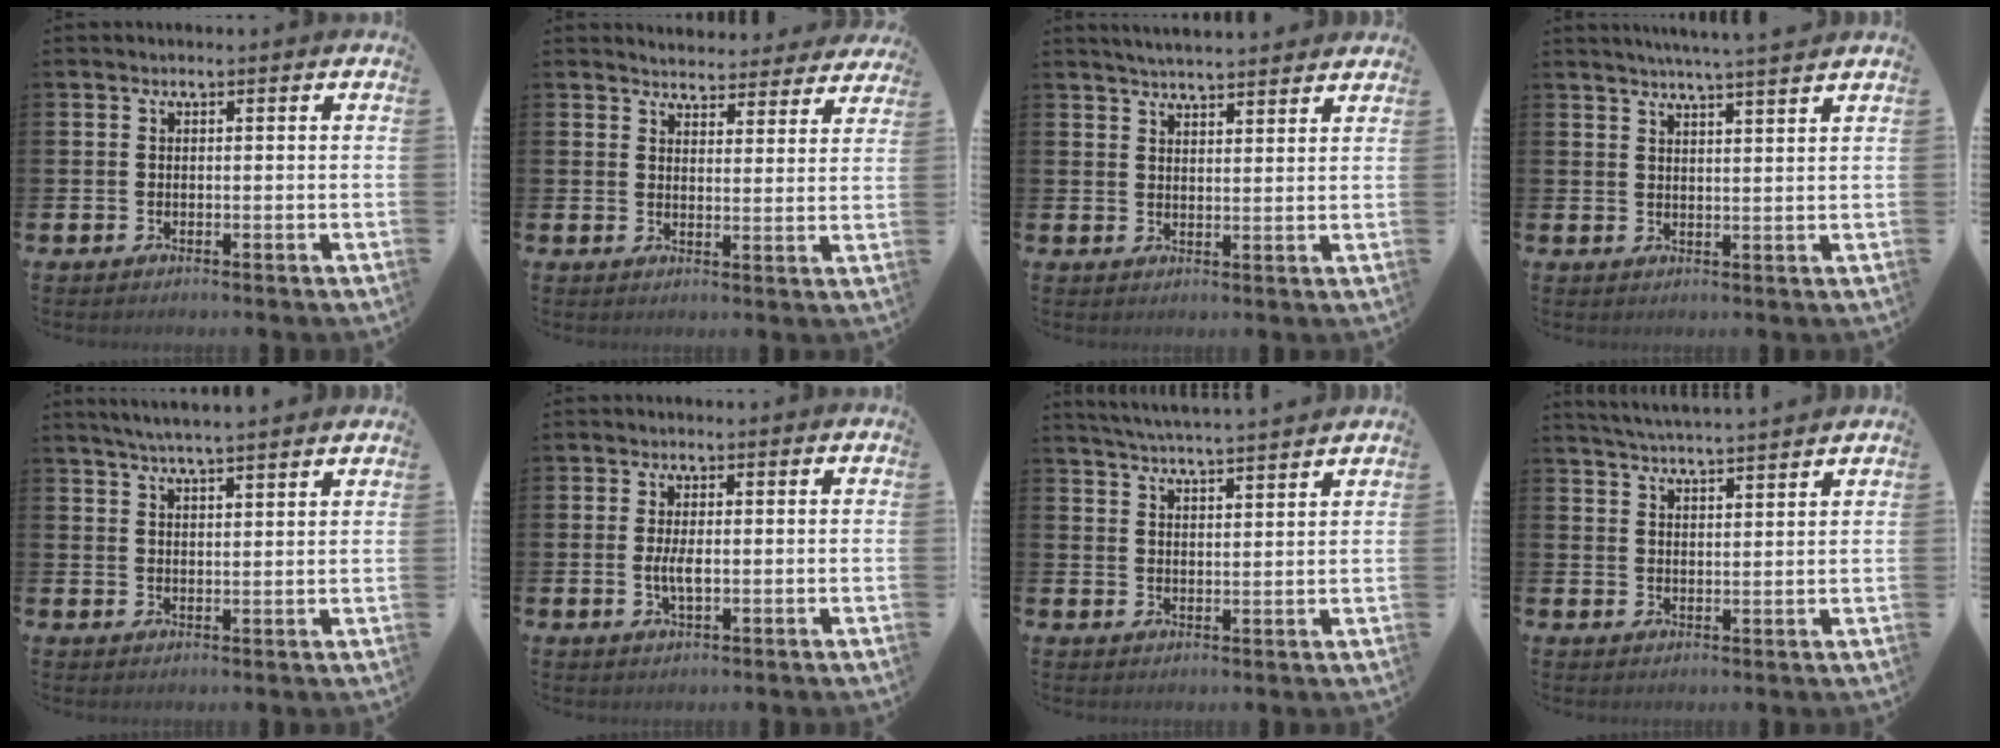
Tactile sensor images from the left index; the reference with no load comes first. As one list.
[{"total": 4.2, "force": [4.1, 0.8, -0.3], "torque": [0.001, -0.034, 0.071]}, {"total": 4.0, "force": [4.0, 0.1, 0.4], "torque": [-0.014, -0.020, 0.072]}, {"total": 4.5, "force": [4.3, -1.1, 1.0], "torque": [-0.027, -0.019, 0.076]}, {"total": 4.7, "force": [4.6, -0.5, 1.1], "torque": [-0.030, -0.016, 0.081]}, {"total": 2.9, "force": [-0.1, 1.2, 2.6], "torque": [-0.047, 0.001, -0.004]}, {"total": 4.9, "force": [4.8, -0.7, 0.6], "torque": [-0.030, -0.029, 0.086]}, {"total": 4.4, "force": [4.3, -0.6, 0.4], "torque": [-0.025, -0.024, 0.078]}]